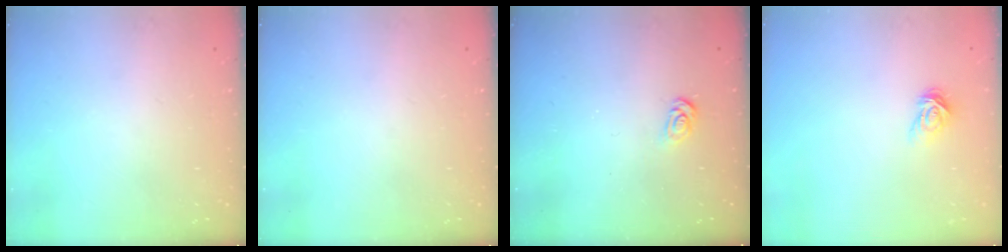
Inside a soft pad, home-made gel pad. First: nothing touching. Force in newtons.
{"total": 0.0}
{"total": 3.4, "press": 3.4, "slide": 0.3}
{"total": 4.8, "press": 4.8, "slide": 0.3}